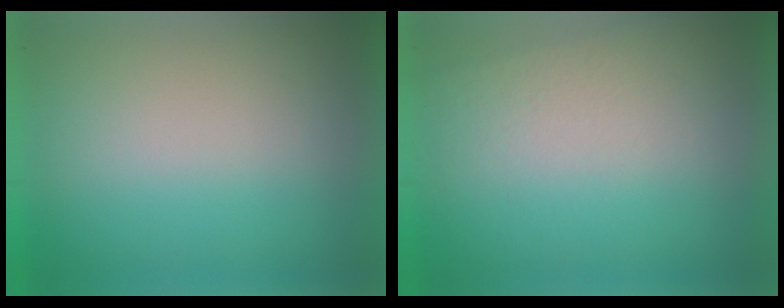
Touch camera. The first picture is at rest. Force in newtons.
{"total": 3.0}